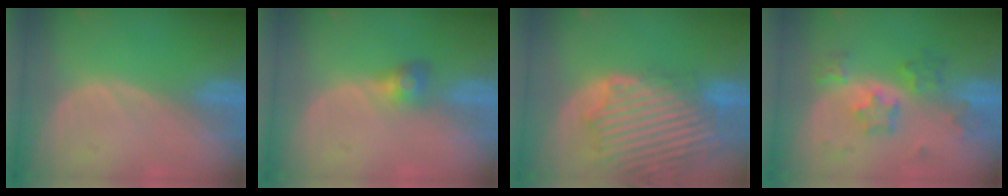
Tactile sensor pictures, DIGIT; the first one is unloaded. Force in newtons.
{"total": 2.8, "press": 2.6, "slide": 0.9}
{"total": 14.0, "press": 11.9, "slide": 7.4}
{"total": 6.1, "press": 5.9, "slide": 1.2}